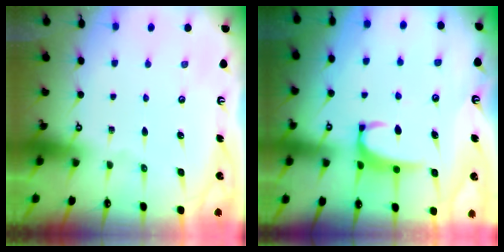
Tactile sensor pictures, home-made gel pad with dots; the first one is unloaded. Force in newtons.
{"total": 2.2, "press": 2.1, "slide": 0.6}